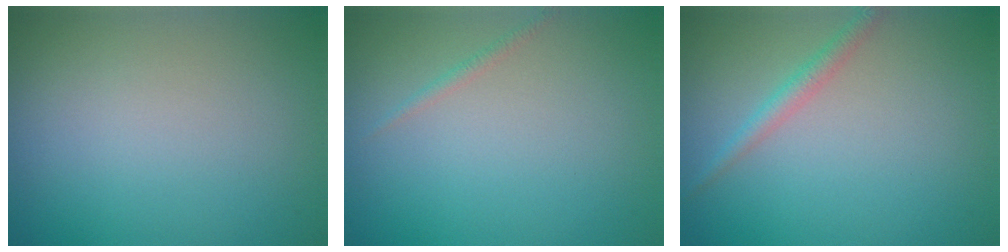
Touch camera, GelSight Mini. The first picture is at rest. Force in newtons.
{"total": 0.7, "press": 0.7, "slide": 0.0}
{"total": 1.6, "press": 1.6, "slide": 0.0}